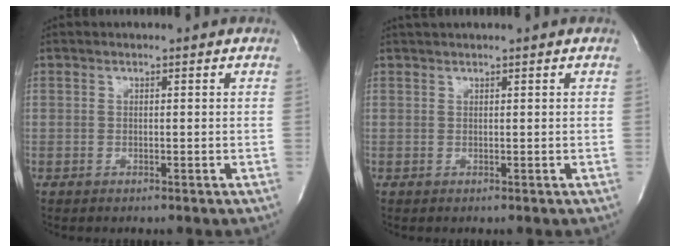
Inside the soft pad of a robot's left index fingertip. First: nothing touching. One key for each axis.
{"total": 1.2, "fx": 1.1, "fy": -0.3, "fz": 0.5, "tx": -0.006, "ty": 0.014, "tz": 0.025}